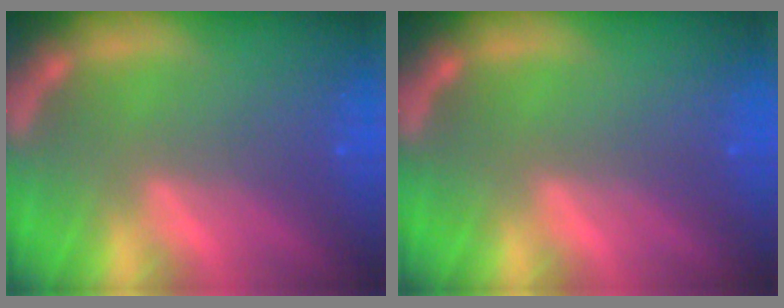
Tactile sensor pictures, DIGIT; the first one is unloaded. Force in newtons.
{"total": 0.0}